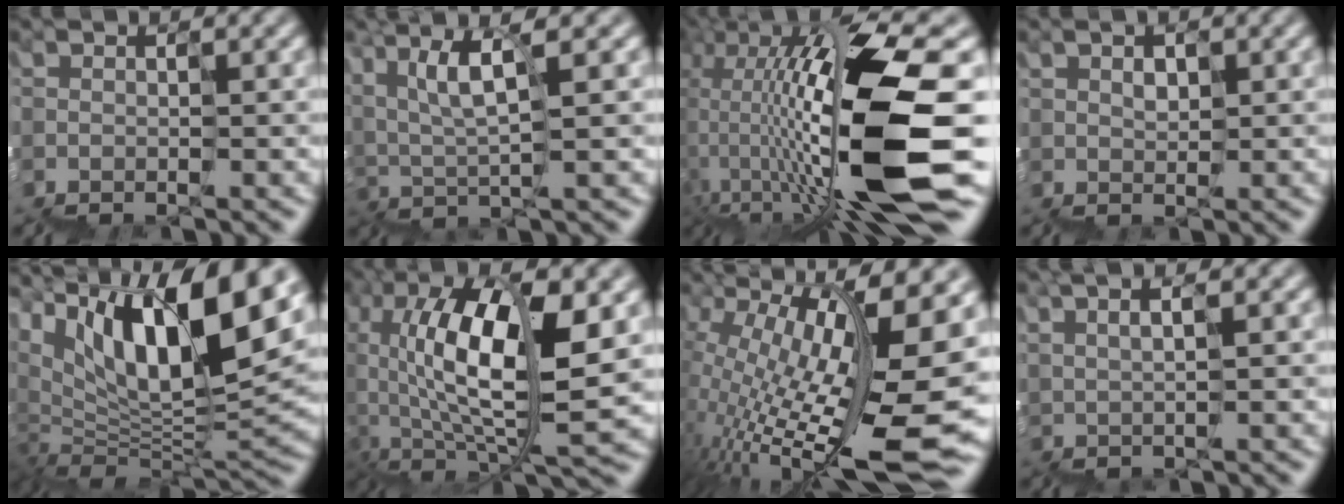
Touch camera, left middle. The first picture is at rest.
{"total": 3.9, "force": [2.2, 0.5, 3.1], "torque": [-0.048, 0.007, 0.043]}
{"total": 14.0, "force": [-0.4, 3.6, 13.5], "torque": [-0.244, 0.028, 0.010]}
{"total": 1.6, "force": [1.4, 0.8, 0.2], "torque": [0.004, 0.011, 0.029]}
{"total": 13.5, "force": [7.8, 5.2, 9.7], "torque": [-0.164, 0.022, 0.149]}
{"total": 12.5, "force": [4.7, 4.8, 10.5], "torque": [-0.206, 0.023, 0.093]}
{"total": 14.7, "force": [1.3, 4.2, 14.0], "torque": [-0.252, -0.001, 0.043]}
{"total": 2.2, "force": [1.9, 0.3, 1.1], "torque": [0.013, 0.011, 0.041]}